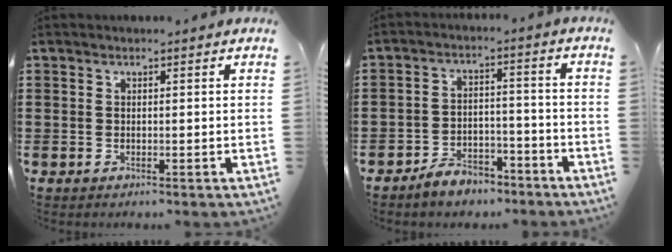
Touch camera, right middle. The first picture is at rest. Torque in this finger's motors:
{"motor_torque": [2.14, 0.00, 0.13, 0.05]}